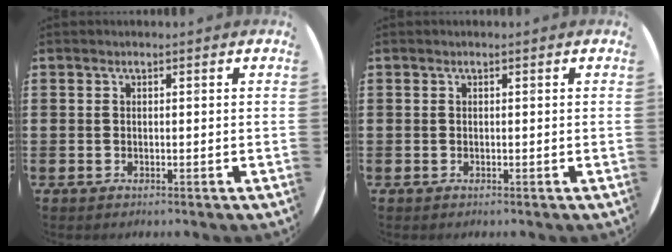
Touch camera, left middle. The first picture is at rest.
{"total": 0.0}